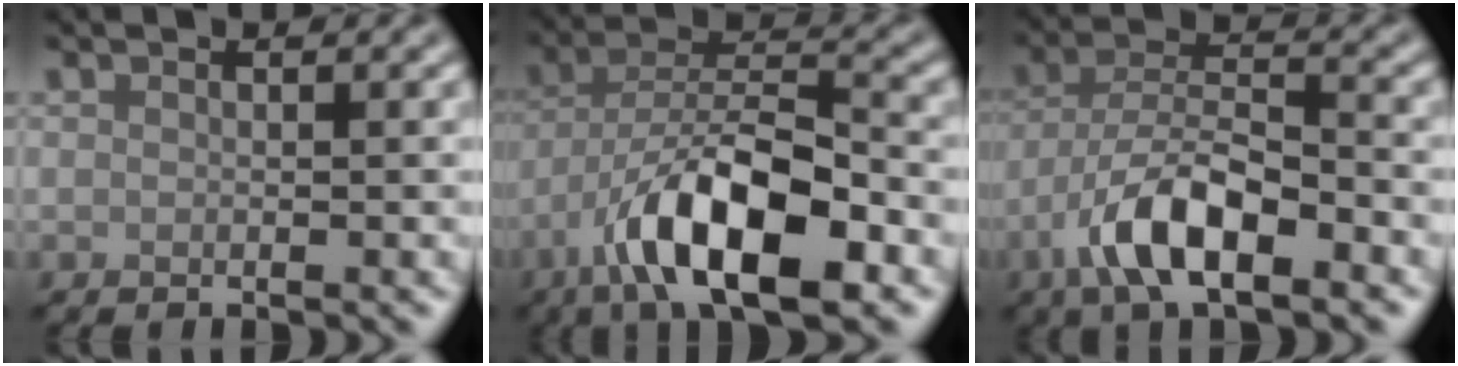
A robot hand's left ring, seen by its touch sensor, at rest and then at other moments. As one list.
[{"total": 10.4, "force": [-5.4, 3.4, 8.2], "torque": [-0.138, 0.017, -0.102]}, {"total": 7.5, "force": [-4.1, 2.6, 5.7], "torque": [-0.107, 0.009, -0.081]}]